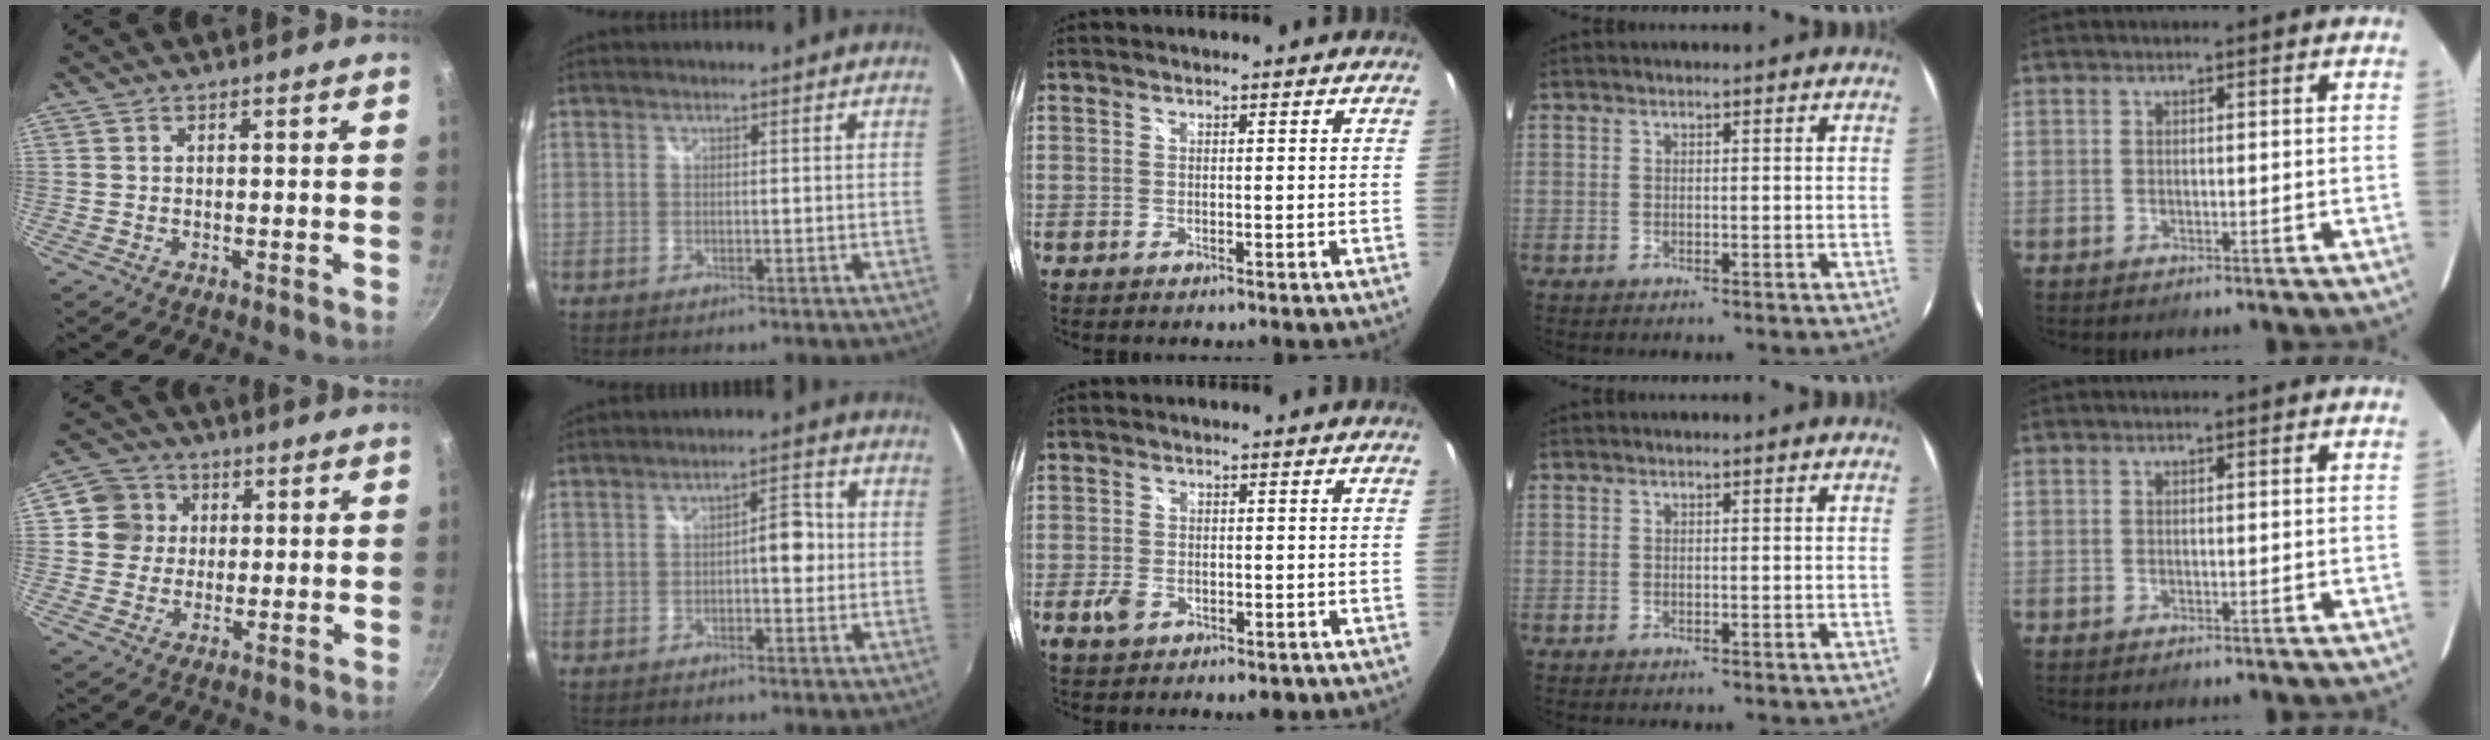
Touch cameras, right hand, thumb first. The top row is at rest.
{"thumb": {"total": 6.5, "force": [1.2, 6.2, 1.6], "torque": [0.012, 0.008, 0.007]}, "index": {"total": 4.1, "force": [-0.4, 1.8, 3.7], "torque": [-0.055, 0.010, -0.007]}, "middle": {"total": 4.7, "force": [-1.9, 3.0, 3.1], "torque": [-0.063, -0.009, -0.029]}}